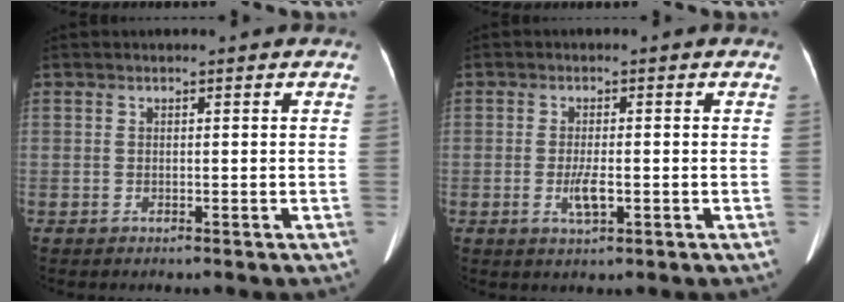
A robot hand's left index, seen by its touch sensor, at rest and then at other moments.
{"total": 3.1, "force": [-0.8, 0.7, 2.9], "torque": [-0.059, -0.003, -0.012]}